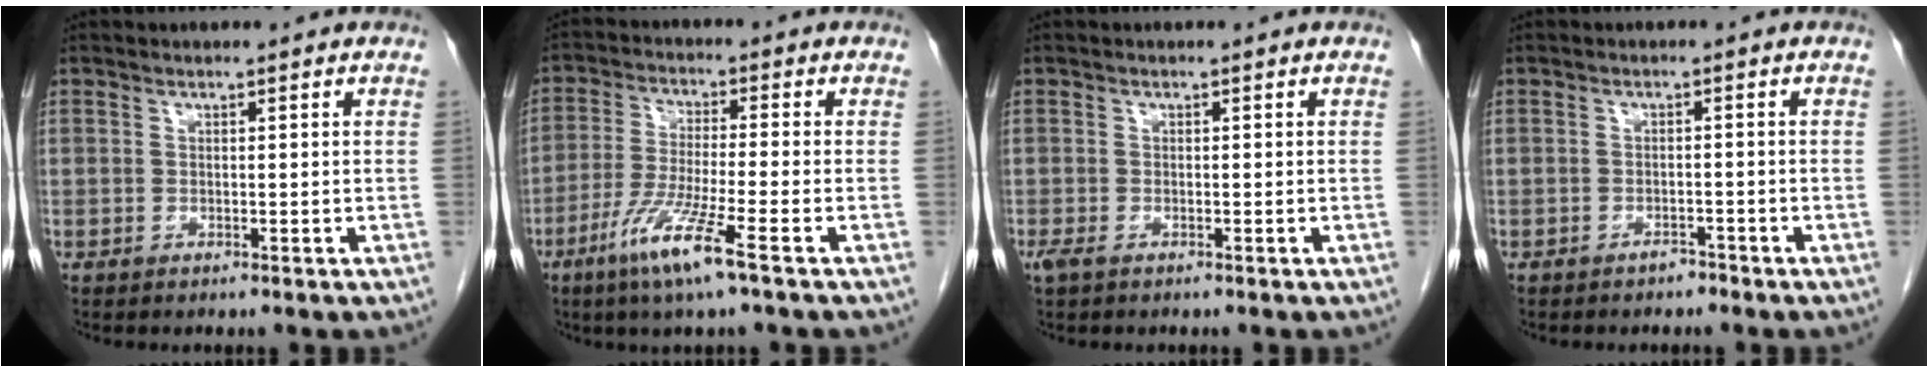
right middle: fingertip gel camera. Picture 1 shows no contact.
{"total": 9.1, "force": [-5.0, -0.5, 7.6], "torque": [-0.153, -0.025, -0.098]}
{"total": 1.7, "force": [-1.0, 0.7, 1.2], "torque": [-0.030, -0.005, -0.016]}
{"total": 1.2, "force": [-1.1, 0.4, 0.3], "torque": [-0.005, 0.002, -0.017]}